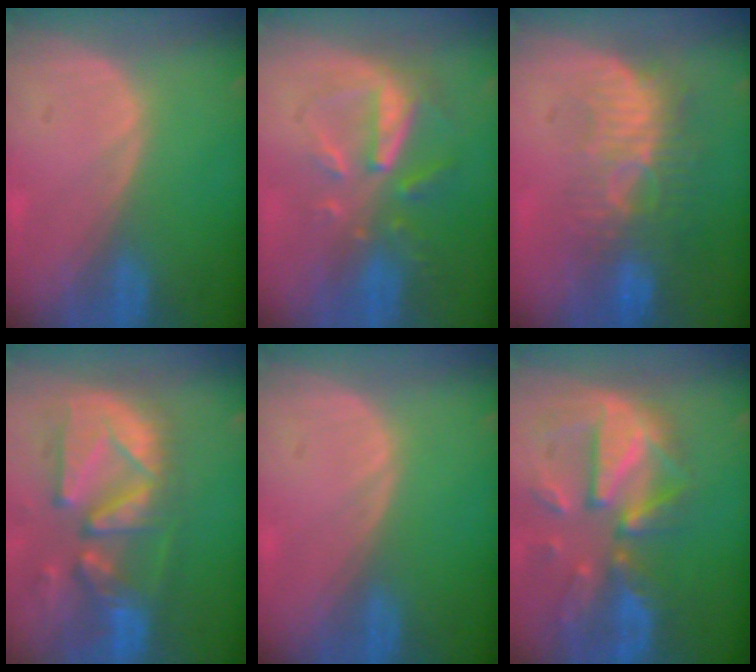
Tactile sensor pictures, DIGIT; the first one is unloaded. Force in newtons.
{"total": 8.0, "press": 7.3, "slide": 3.3}
{"total": 9.0, "press": 8.2, "slide": 3.8}
{"total": 12.9, "press": 11.2, "slide": 6.3}
{"total": 0.0}
{"total": 12.0, "press": 10.4, "slide": 6.0}